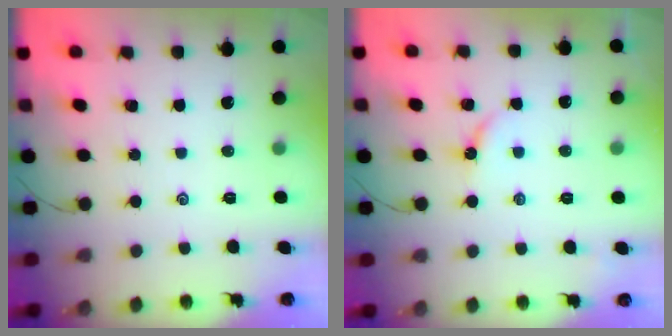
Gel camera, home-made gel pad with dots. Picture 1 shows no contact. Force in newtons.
{"total": 3.1, "press": 3.1, "slide": 0.5}